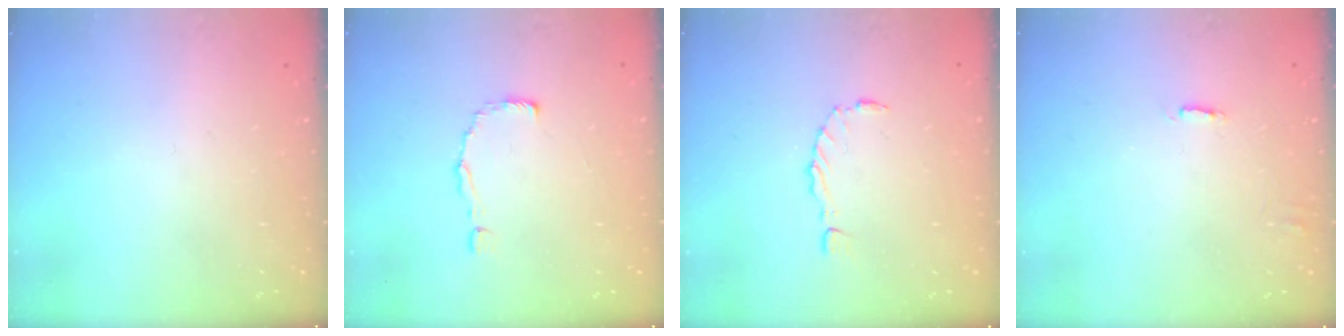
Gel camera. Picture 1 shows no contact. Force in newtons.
{"total": 2.5, "press": 2.5, "slide": 0.1}
{"total": 1.5, "press": 1.4, "slide": 0.3}
{"total": 2.0, "press": 2.0, "slide": 0.1}